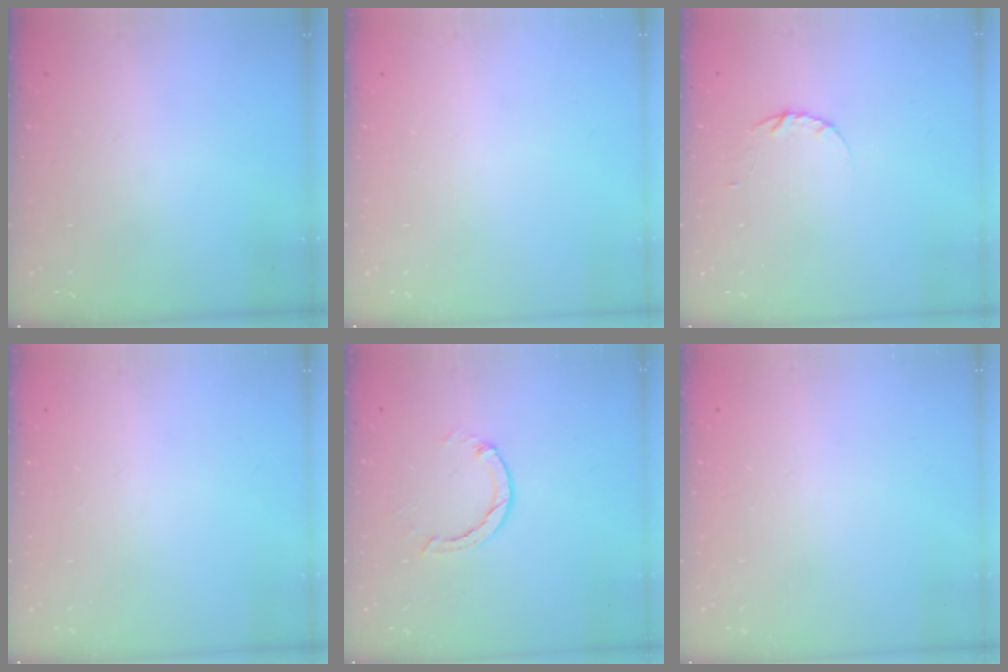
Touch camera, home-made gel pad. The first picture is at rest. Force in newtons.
{"total": 0.0}
{"total": 3.4, "press": 3.4, "slide": 0.4}
{"total": 0.0}
{"total": 1.3, "press": 1.2, "slide": 0.3}
{"total": 2.5, "press": 2.5, "slide": 0.2}